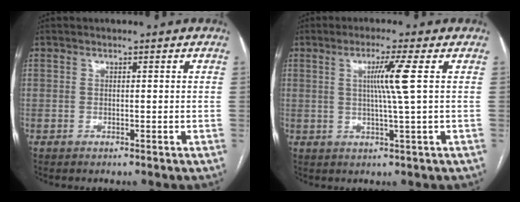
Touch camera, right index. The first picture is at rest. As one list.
[{"total": 5.4, "force": [1.1, -1.5, 5.0], "torque": [-0.096, -0.003, 0.023]}]